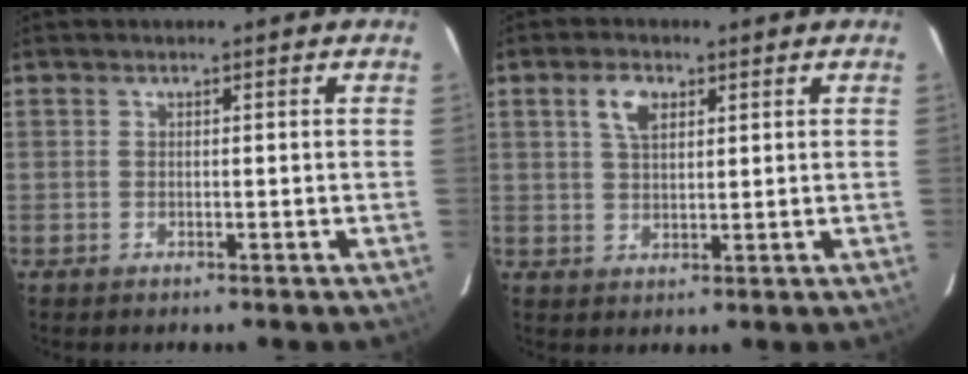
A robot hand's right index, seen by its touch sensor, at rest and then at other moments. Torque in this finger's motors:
{"motor_torque": [0.07, -0.01, 0.09, 0.05]}